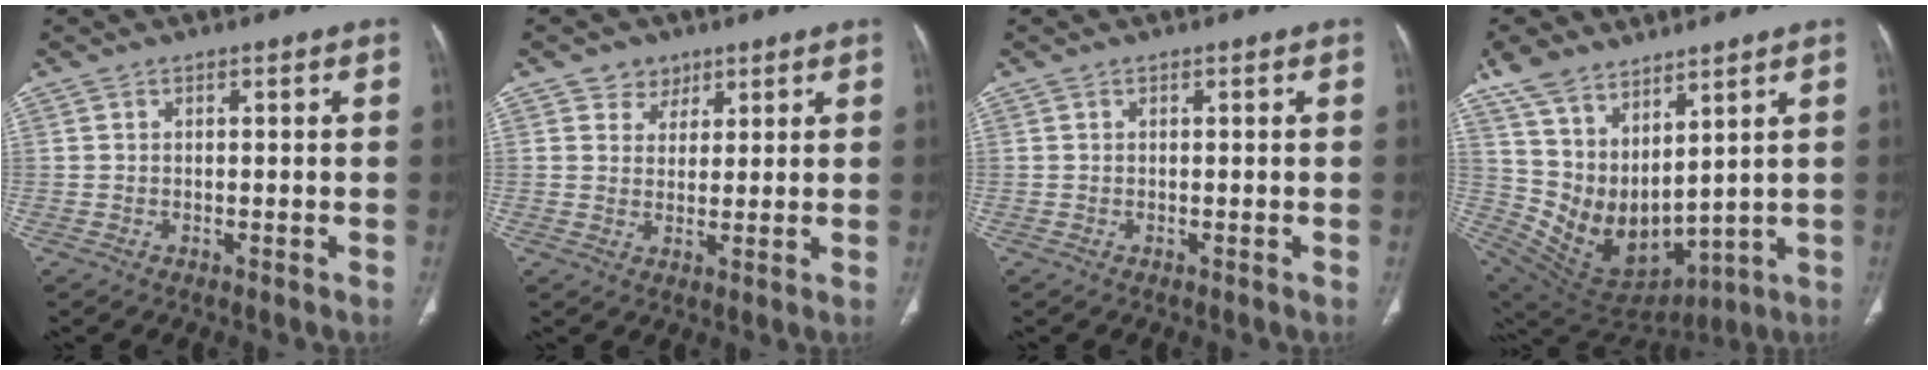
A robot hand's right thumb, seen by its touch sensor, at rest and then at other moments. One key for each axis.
{"total": 4.0, "fx": 2.4, "fy": 3.2, "fz": 0.4, "tx": 0.015, "ty": -0.012, "tz": 0.037}
{"total": 0.0}
{"total": 15.7, "fx": 8.4, "fy": 9.1, "fz": 9.6, "tx": -0.148, "ty": -0.038, "tz": 0.194}